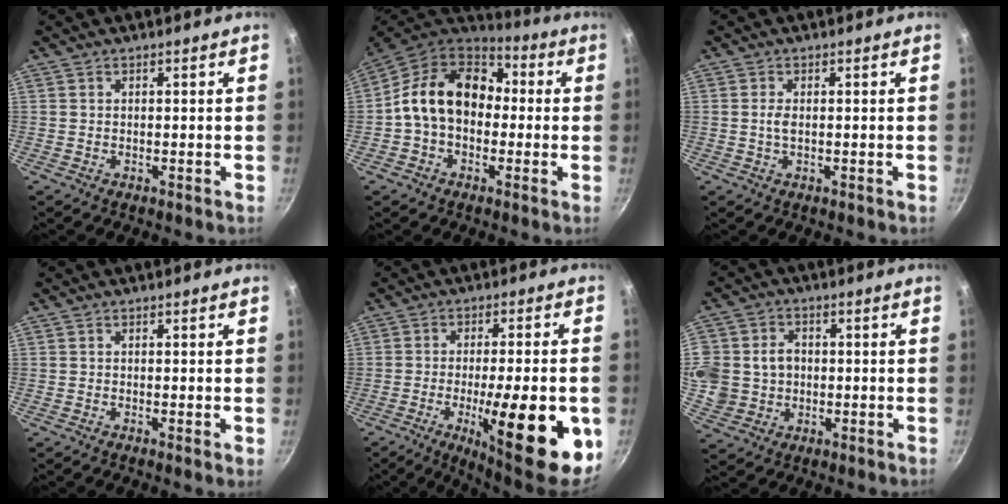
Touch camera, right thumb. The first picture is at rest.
{"total": 16.2, "force": [0.3, 12.1, 10.8], "torque": [-0.149, 0.041, -0.015]}
{"total": 1.7, "force": [0.0, 0.8, 1.5], "torque": [-0.032, 0.001, -0.001]}
{"total": 0.8, "force": [-0.2, 0.0, 0.8], "torque": [-0.013, -0.003, -0.007]}
{"total": 20.9, "force": [-6.2, 5.4, 19.2], "torque": [-0.251, 0.010, -0.085]}
{"total": 14.5, "force": [0.2, 13.1, 6.2], "torque": [-0.144, 0.025, 0.009]}